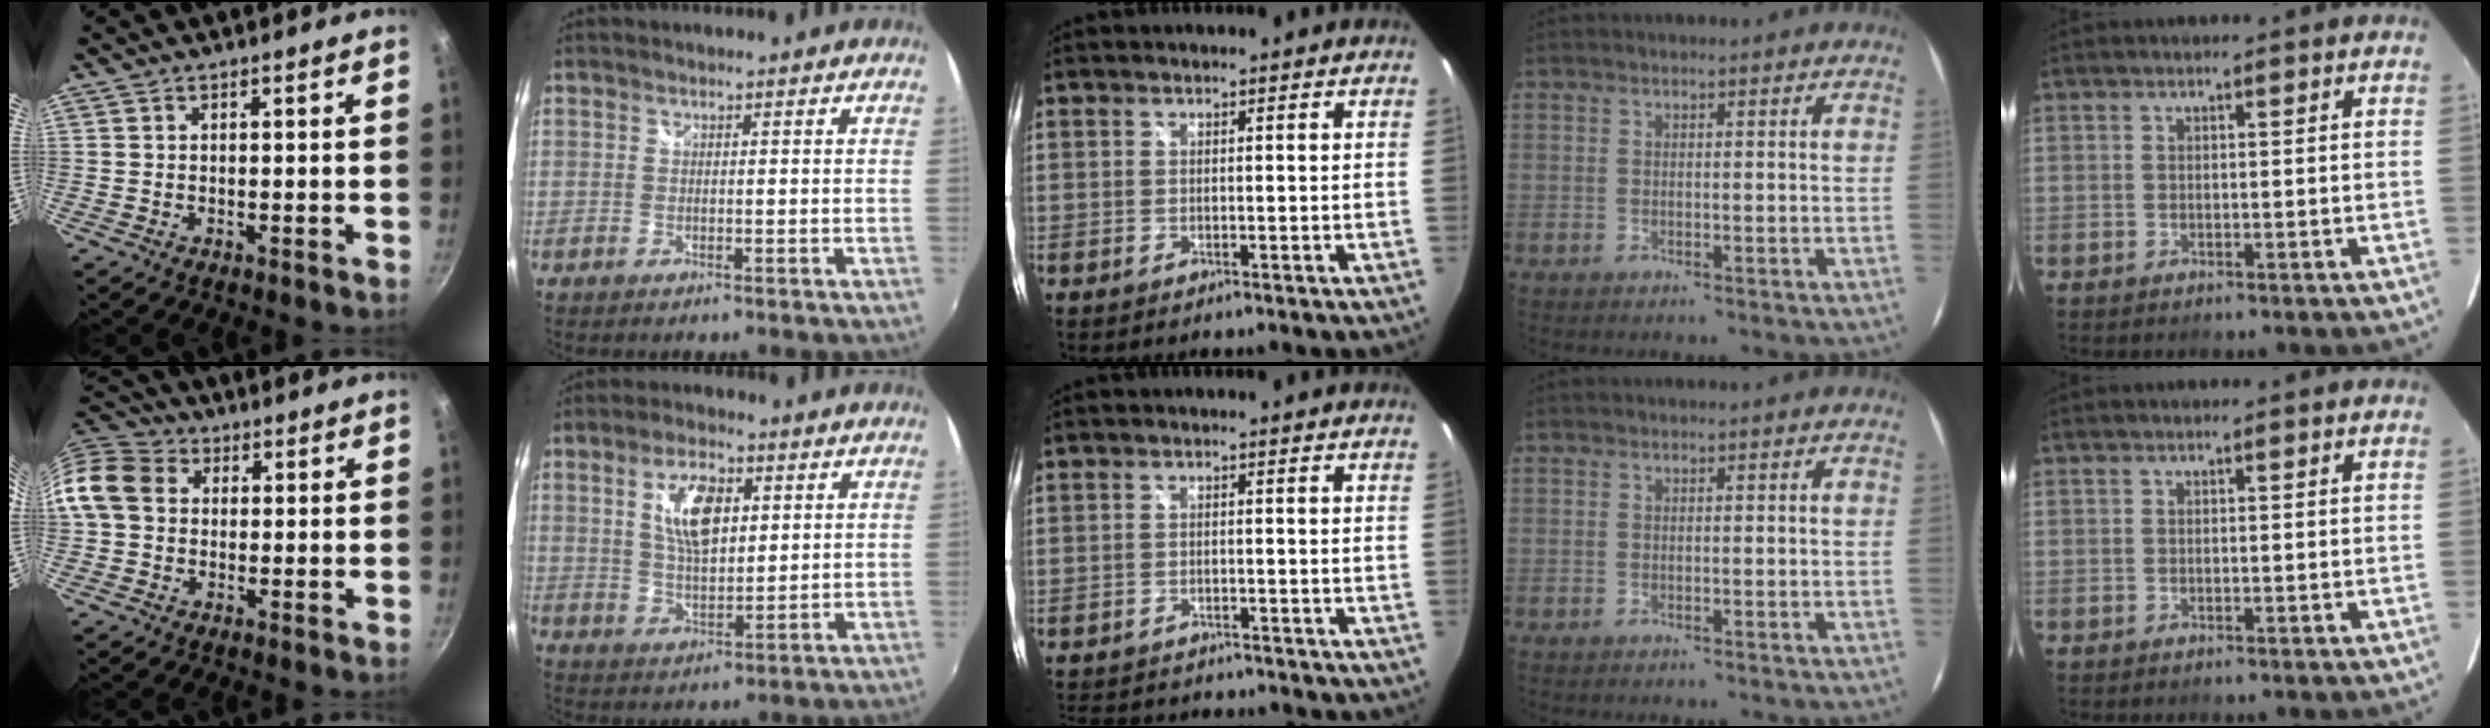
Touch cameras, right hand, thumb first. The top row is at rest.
{"thumb": {"total": 11.7, "force": [1.0, 9.6, 6.5], "torque": [-0.109, 0.027, -0.001]}, "index": {"total": 9.5, "force": [3.1, 4.4, 7.9], "torque": [-0.148, 0.009, 0.058]}, "middle": {"total": 10.8, "force": [-9.5, 3.4, 3.7], "torque": [-0.090, -0.013, -0.139]}}